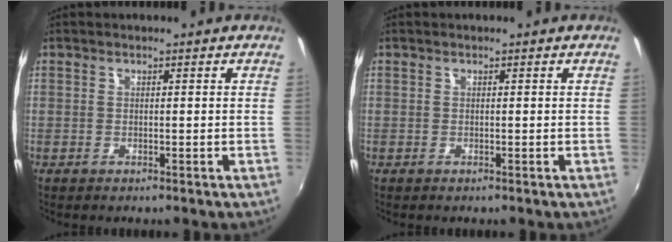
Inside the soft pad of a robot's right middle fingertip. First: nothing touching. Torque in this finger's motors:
{"motor_torque": [0.00, 0.00, 0.00, 0.00]}